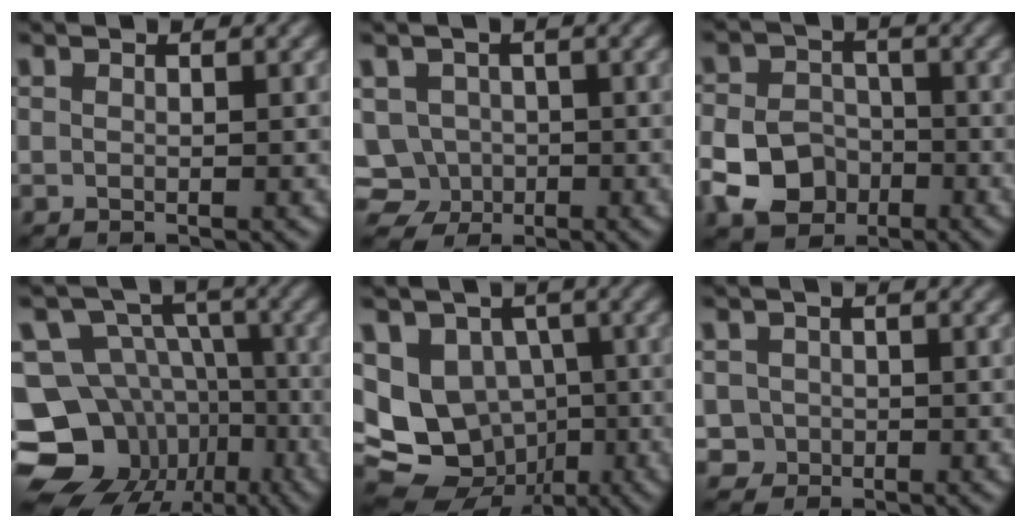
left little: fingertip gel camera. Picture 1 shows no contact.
{"total": 4.3, "force": [-1.5, 3.9, 1.0], "torque": [-0.003, 0.009, -0.038]}
{"total": 7.8, "force": [-3.4, 6.3, 2.9], "torque": [-0.045, -0.017, -0.082]}
{"total": 16.2, "force": [-7.2, 13.2, 6.1], "torque": [-0.121, -0.017, -0.112]}
{"total": 10.6, "force": [-1.5, 9.3, 4.9], "torque": [-0.089, 0.002, -0.038]}
{"total": 2.6, "force": [-0.5, 2.5, 0.3], "torque": [0.013, 0.014, -0.014]}